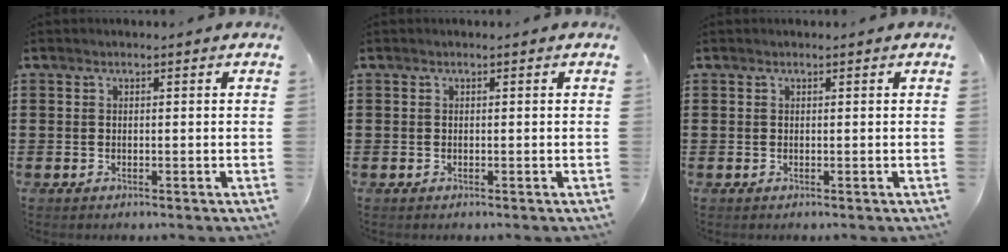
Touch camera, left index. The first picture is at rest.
{"total": 0.0}
{"total": 0.0}